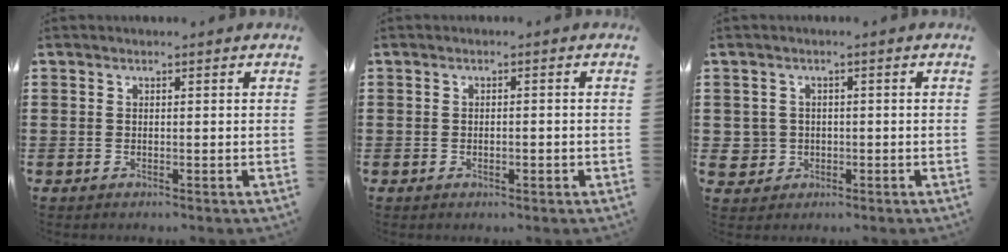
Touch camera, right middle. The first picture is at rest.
{"total": 1.0, "force": [-0.5, 0.3, 0.9], "torque": [-0.018, -0.004, -0.007]}
{"total": 3.0, "force": [-0.3, 3.0, 0.3], "torque": [-0.021, 0.008, -0.009]}